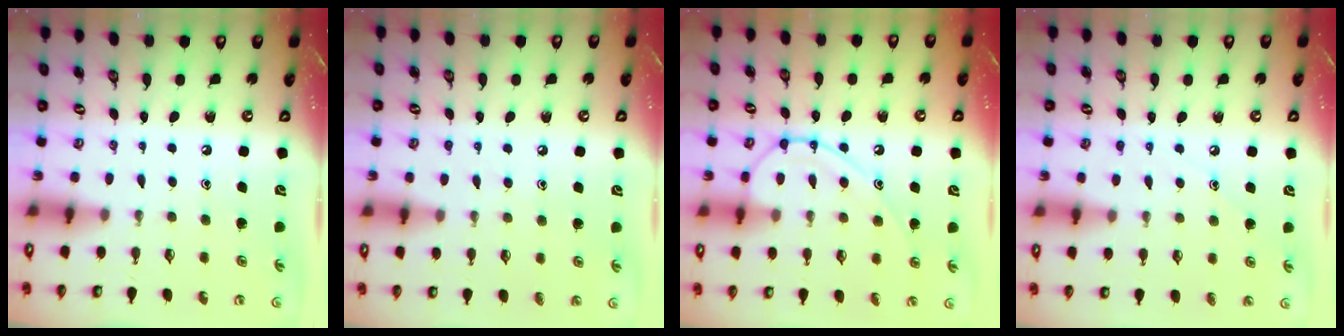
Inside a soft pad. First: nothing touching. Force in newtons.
{"total": 4.1, "press": 4.1, "slide": 0.4}
{"total": 11.1, "press": 11.1, "slide": 1.1}
{"total": 4.7, "press": 4.7, "slide": 0.6}